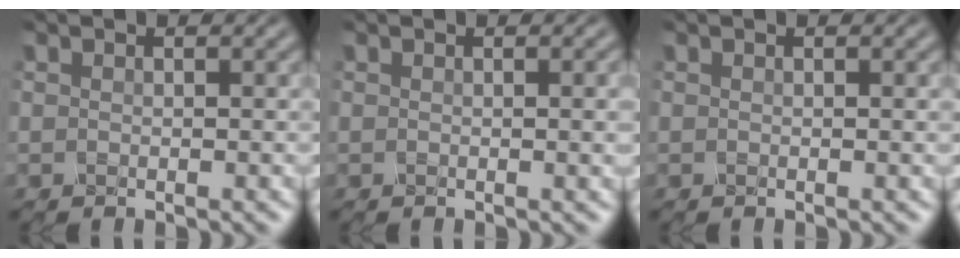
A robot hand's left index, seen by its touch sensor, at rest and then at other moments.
{"total": 2.7, "force": [0.5, 1.3, 2.4], "torque": [-0.006, 0.017, -0.005]}
{"total": 0.5, "force": [0.1, 0.2, 0.4], "torque": [0.001, -0.003, -0.001]}